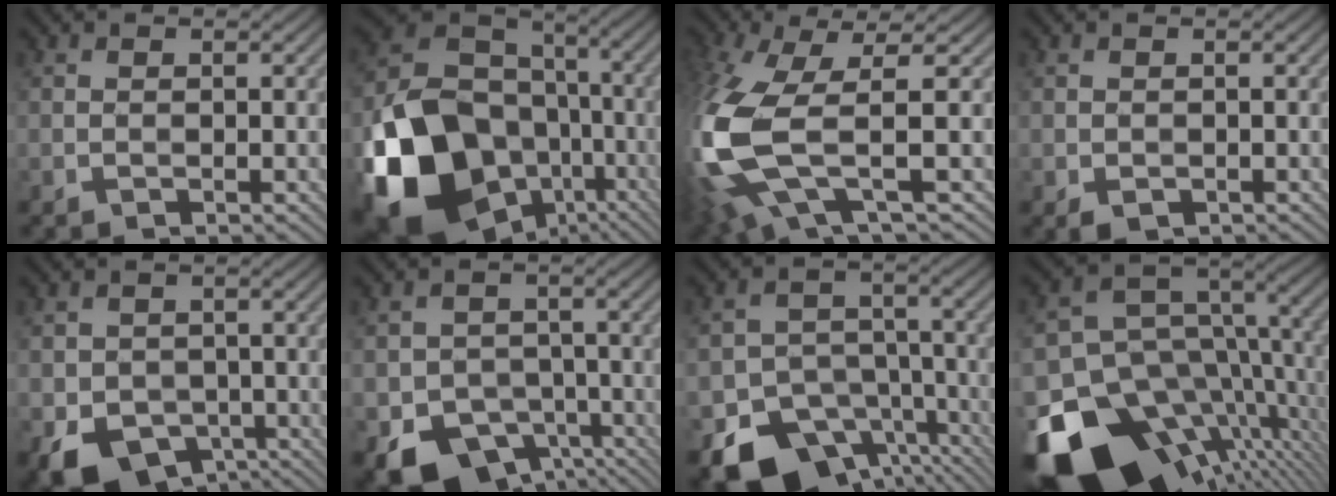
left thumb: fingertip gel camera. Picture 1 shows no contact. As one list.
[{"total": 19.4, "force": [-7.6, 14.7, 10.0], "torque": [-0.249, -0.044, -0.128]}, {"total": 12.8, "force": [-2.1, 4.1, 11.9], "torque": [-0.297, -0.020, -0.037]}, {"total": 1.0, "force": [-0.6, 0.7, 0.4], "torque": [-0.013, -0.005, -0.010]}, {"total": 6.8, "force": [-3.4, 5.2, 2.9], "torque": [-0.068, -0.022, -0.059]}, {"total": 9.0, "force": [-5.3, 6.3, 3.8], "torque": [-0.065, -0.022, -0.093]}, {"total": 14.8, "force": [-9.4, 10.3, 5.2], "torque": [-0.106, -0.047, -0.133]}, {"total": 17.2, "force": [-7.2, 10.6, 11.4], "torque": [-0.250, -0.030, -0.098]}]